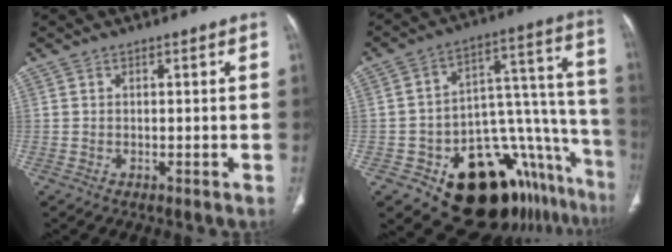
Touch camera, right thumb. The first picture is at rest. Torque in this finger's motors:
{"motor_torque": [3.60, 0.54, 1.44, -1.33, 0.07]}